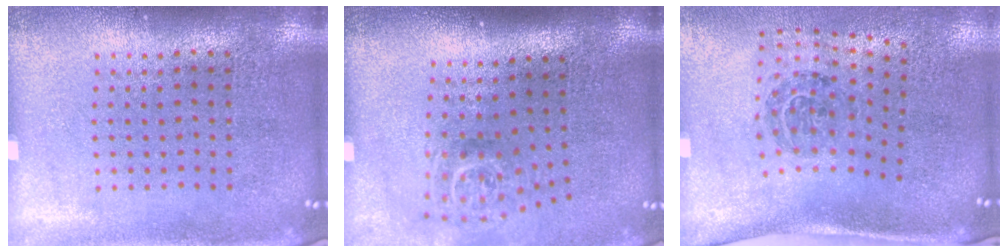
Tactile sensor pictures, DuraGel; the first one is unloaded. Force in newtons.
{"total": 1.8, "press": 1.2, "slide": 1.3}
{"total": 1.7, "press": 1.1, "slide": 1.3}